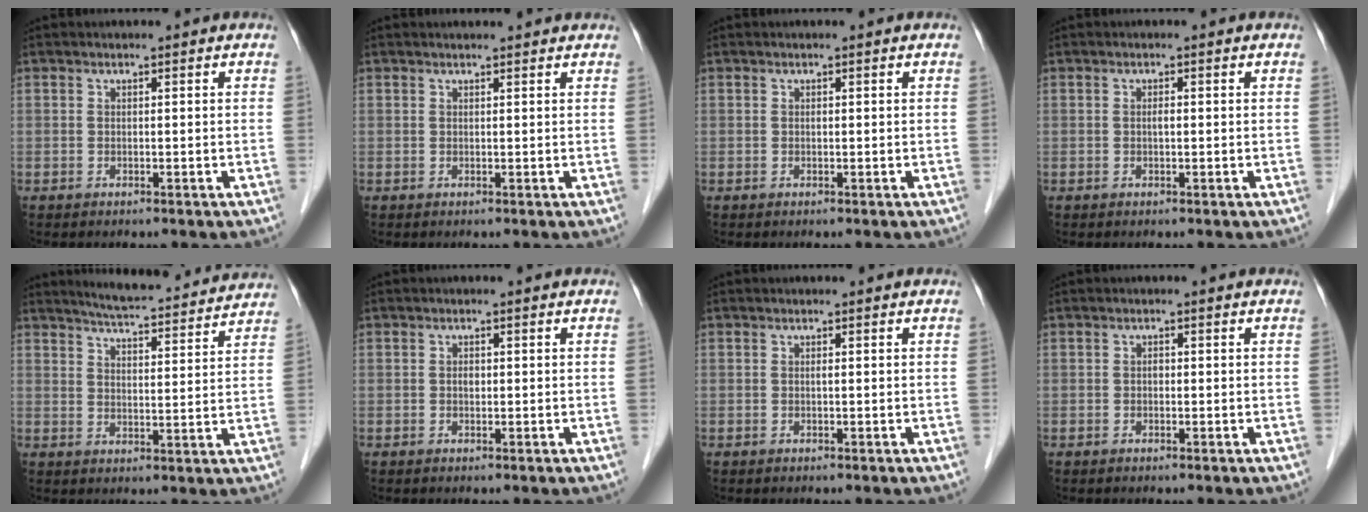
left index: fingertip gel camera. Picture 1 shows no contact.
{"total": 2.8, "force": [2.7, 0.2, 0.9], "torque": [-0.012, 0.011, 0.027]}
{"total": 0.5, "force": [-0.5, 0.0, 0.1], "torque": [-0.003, -0.005, -0.008]}
{"total": 0.9, "force": [-0.6, 0.1, 0.6], "torque": [-0.011, -0.005, -0.010]}
{"total": 15.5, "force": [14.5, 1.5, 5.1], "torque": [-0.075, -0.004, 0.186]}
{"total": 0.9, "force": [-0.6, 0.5, 0.6], "torque": [-0.011, -0.004, -0.009]}
{"total": 0.6, "force": [-0.6, -0.1, 0.2], "torque": [-0.004, -0.006, -0.009]}
{"total": 0.8, "force": [-0.7, 0.3, 0.3], "torque": [-0.006, -0.003, -0.013]}